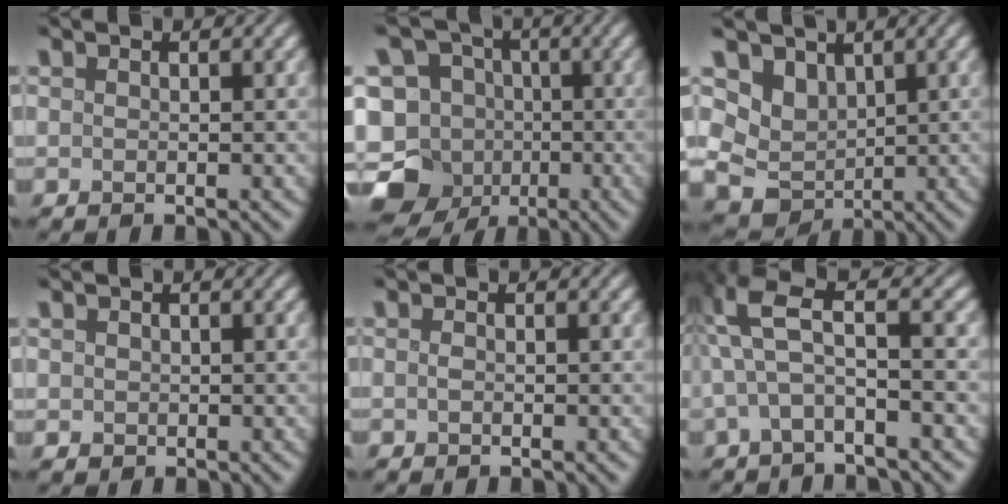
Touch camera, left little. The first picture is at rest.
{"total": 11.6, "force": [-5.2, 9.8, 3.4], "torque": [-0.070, -0.009, -0.092]}
{"total": 3.7, "force": [1.7, 3.0, 1.5], "torque": [-0.031, -0.011, 0.027]}
{"total": 0.7, "force": [0.0, 0.7, 0.2], "torque": [0.000, -0.002, -0.001]}
{"total": 0.6, "force": [-0.3, 0.3, 0.5], "torque": [-0.013, -0.001, -0.006]}
{"total": 5.5, "force": [0.8, 1.4, 5.2], "torque": [-0.110, 0.013, 0.006]}